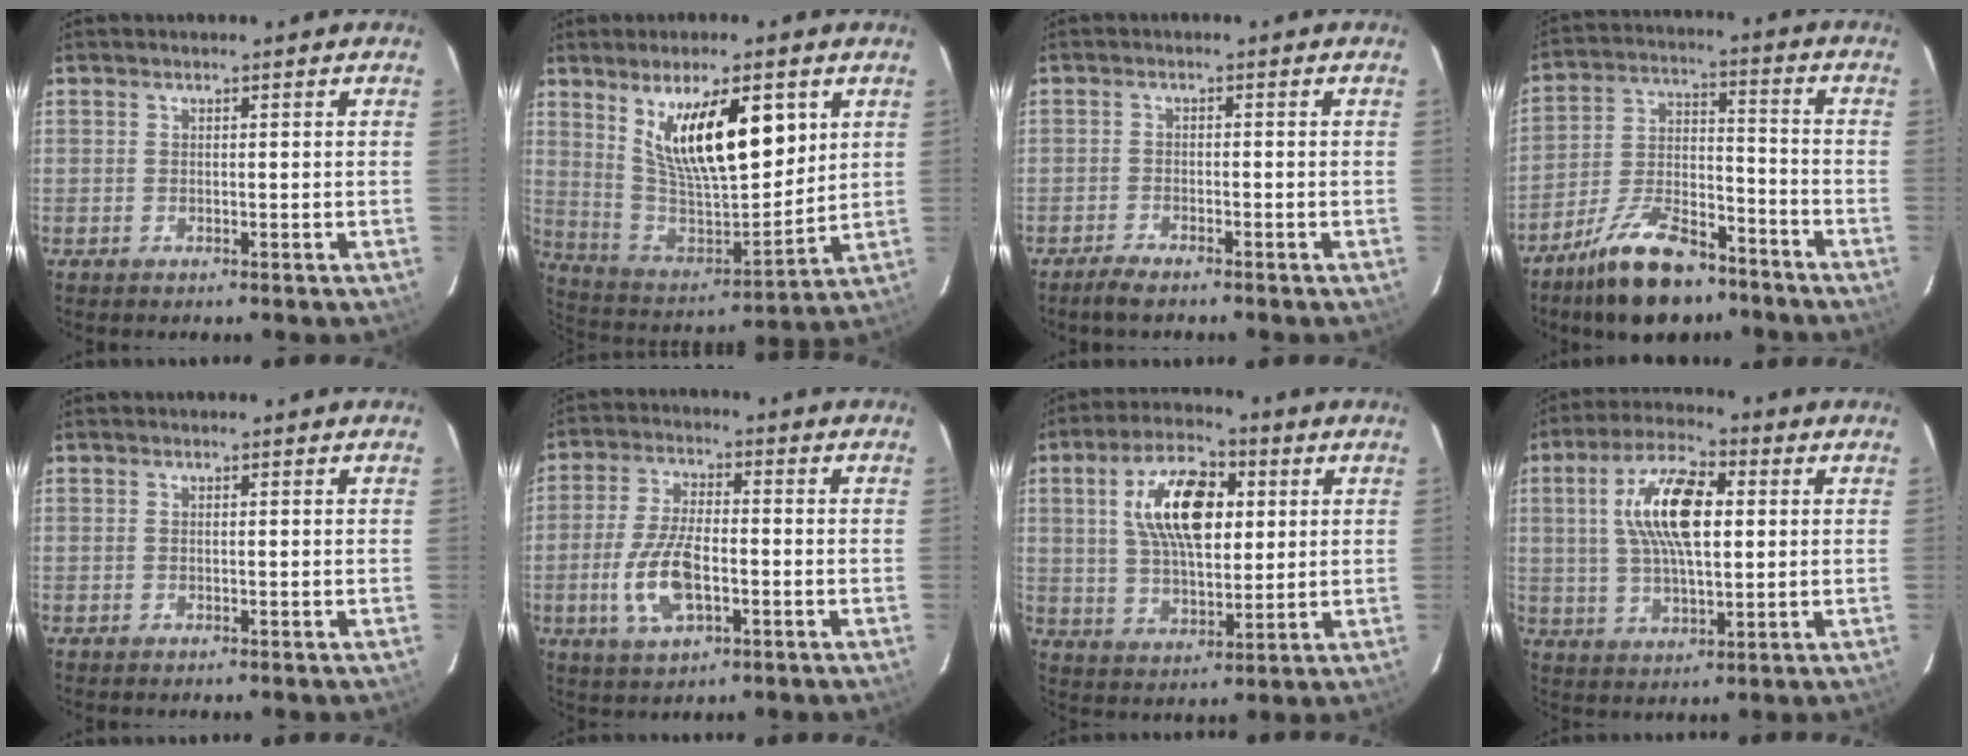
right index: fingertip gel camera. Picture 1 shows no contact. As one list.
[{"total": 18.1, "force": [7.6, 6.3, 15.1], "torque": [-0.257, -0.009, 0.151]}, {"total": 3.0, "force": [-2.6, 0.6, 1.3], "torque": [-0.043, -0.004, -0.051]}, {"total": 15.4, "force": [-11.3, 6.2, 8.4], "torque": [-0.167, 0.011, -0.194]}, {"total": 0.0}, {"total": 10.5, "force": [-2.9, 4.6, 9.0], "torque": [-0.191, -0.003, -0.051]}, {"total": 14.2, "force": [3.7, 7.1, 11.8], "torque": [-0.210, 0.022, 0.067]}, {"total": 13.2, "force": [2.6, 5.2, 11.8], "torque": [-0.222, 0.017, 0.047]}]